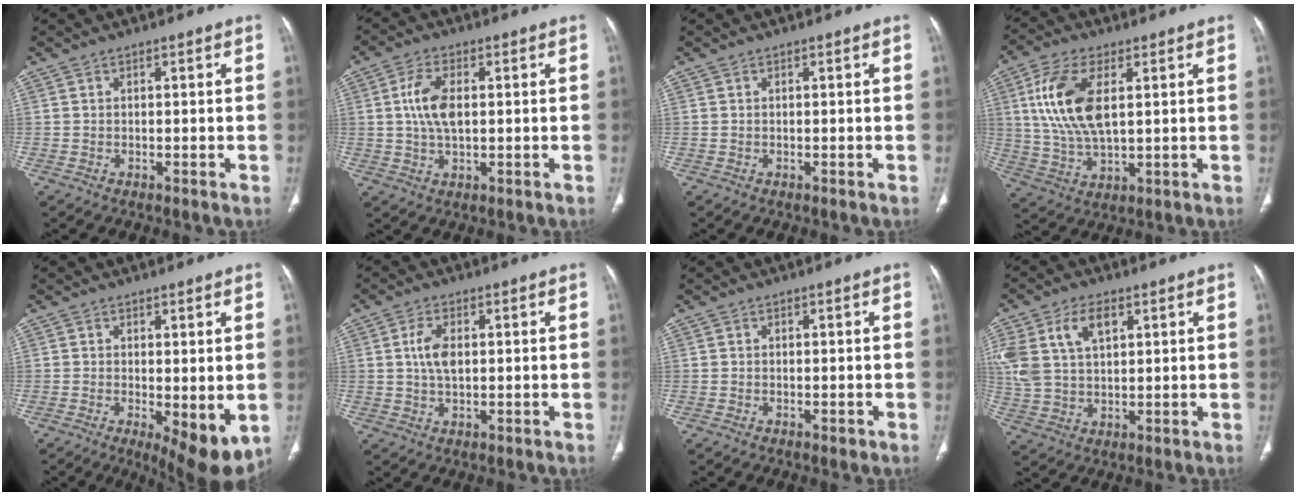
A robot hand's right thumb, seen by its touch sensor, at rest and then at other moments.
{"total": 7.0, "force": [0.9, 3.6, 6.0], "torque": [-0.123, 0.003, 0.016]}
{"total": 0.0}
{"total": 13.3, "force": [3.2, 6.5, 11.2], "torque": [-0.233, -0.007, 0.068]}
{"total": 8.8, "force": [-1.7, 3.3, 8.0], "torque": [-0.115, -0.026, -0.018]}
{"total": 4.8, "force": [0.8, 2.6, 4.0], "torque": [-0.082, 0.000, 0.014]}
{"total": 0.8, "force": [-0.4, 0.5, 0.4], "torque": [-0.006, 0.000, -0.006]}
{"total": 11.5, "force": [4.5, 6.8, 8.1], "torque": [-0.170, 0.001, 0.095]}